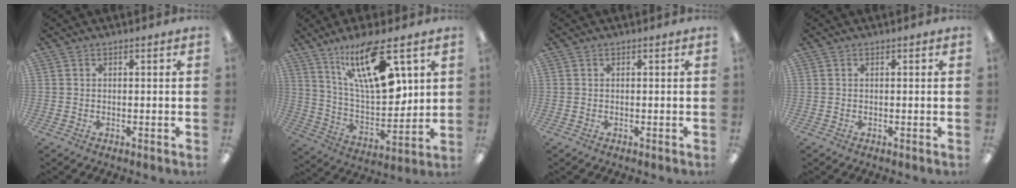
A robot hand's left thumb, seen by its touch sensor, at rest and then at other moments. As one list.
[{"total": 19.3, "force": [10.7, 6.4, 14.8], "torque": [-0.256, -0.048, 0.172]}, {"total": 0.0}, {"total": 0.0}]